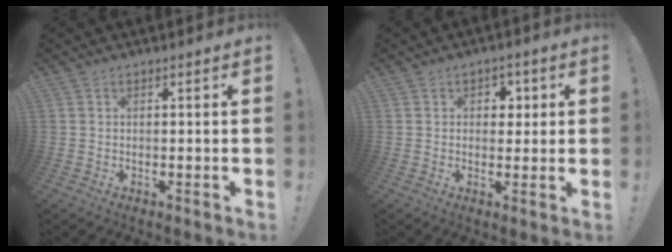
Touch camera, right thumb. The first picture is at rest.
{"total": 4.0, "force": [0.9, 3.6, 1.5], "torque": [-0.002, 0.000, 0.008]}